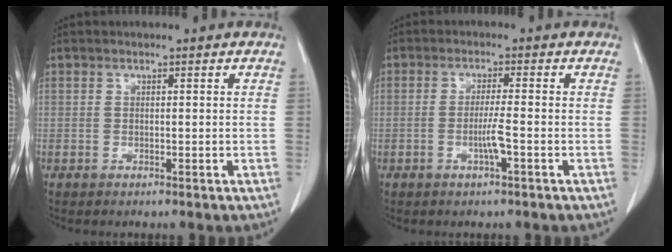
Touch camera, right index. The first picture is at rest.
{"total": 3.1, "force": [-1.0, -0.2, 3.0], "torque": [-0.058, -0.003, -0.020]}